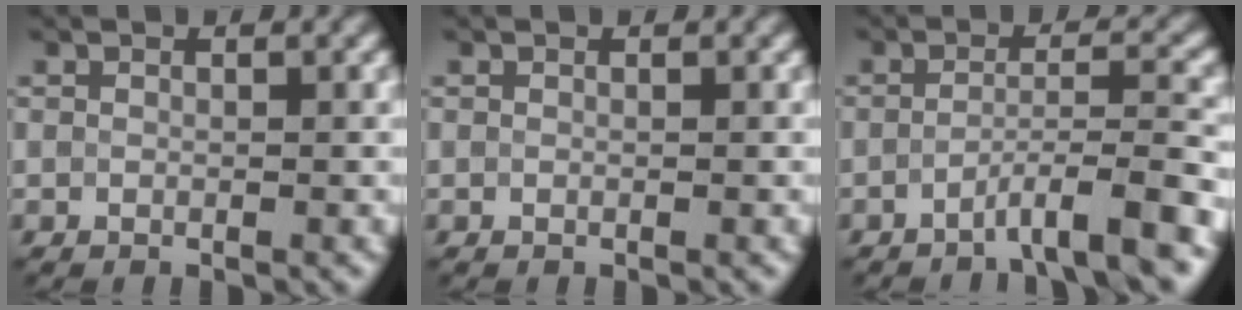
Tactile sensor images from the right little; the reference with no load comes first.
{"total": 0.0}
{"total": 5.1, "force": [-3.3, 0.5, 3.9], "torque": [-0.062, 0.009, -0.066]}